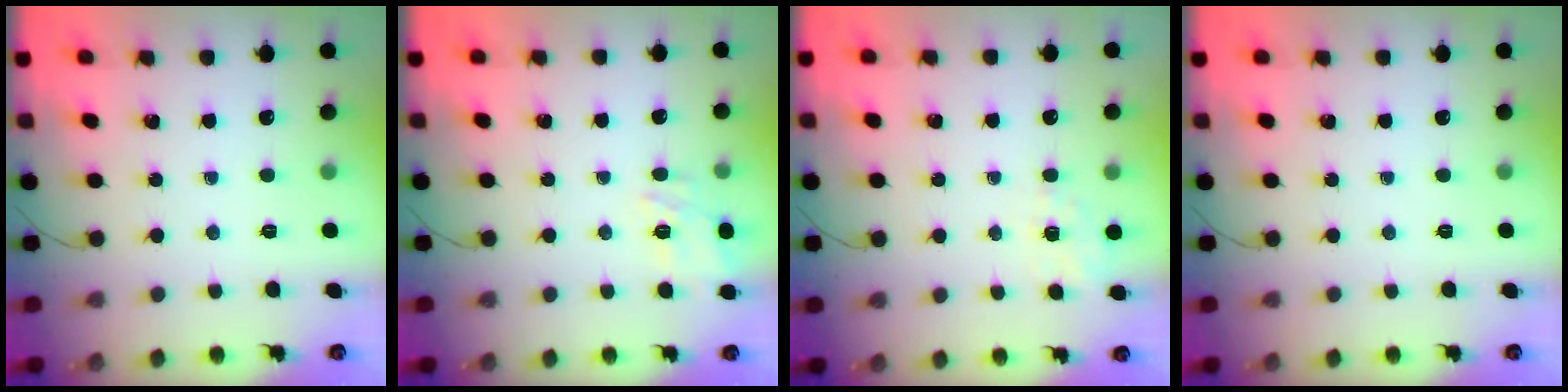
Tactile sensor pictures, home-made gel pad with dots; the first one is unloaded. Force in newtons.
{"total": 13.2, "press": 13.1, "slide": 1.1}
{"total": 1.5, "press": 0.3, "slide": 1.5}
{"total": 0.0}